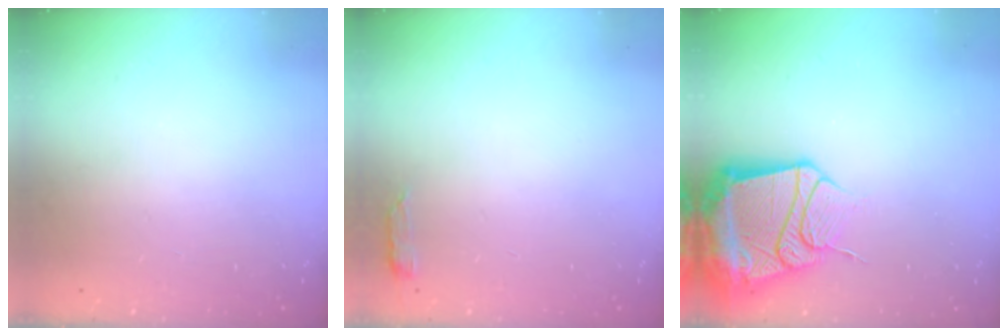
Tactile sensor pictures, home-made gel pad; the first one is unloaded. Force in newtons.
{"total": 2.9, "press": 2.8, "slide": 0.6}
{"total": 20.6, "press": 20.5, "slide": 2.3}